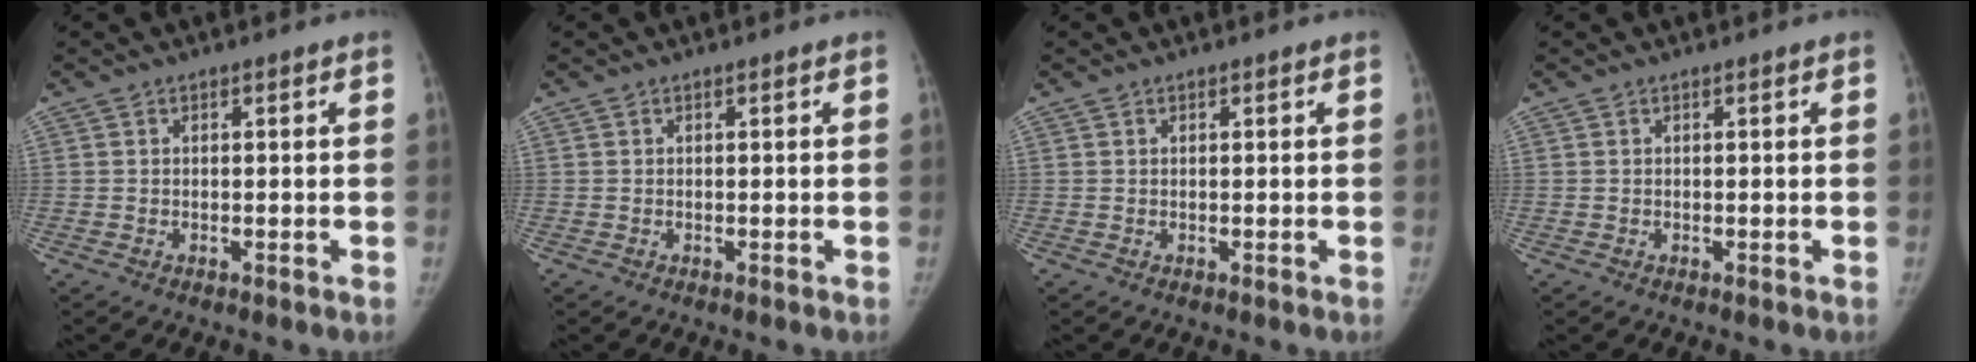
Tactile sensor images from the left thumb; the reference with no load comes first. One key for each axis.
{"total": 0.0}
{"total": 0.0}
{"total": 0.0}